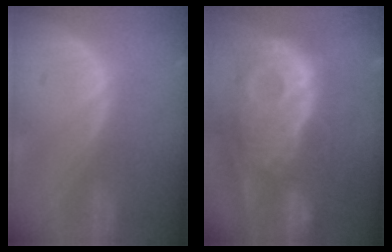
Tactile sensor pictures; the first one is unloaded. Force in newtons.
{"total": 13.5, "press": 11.7, "slide": 6.7}